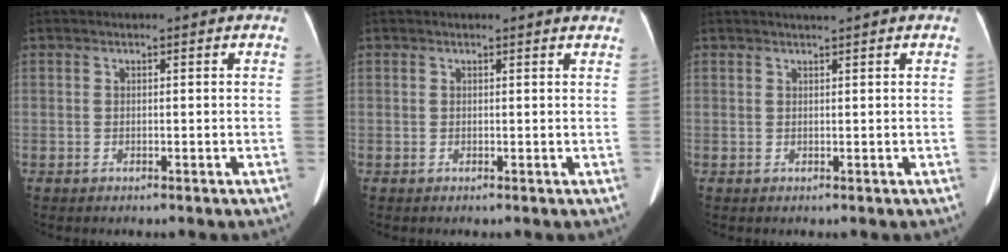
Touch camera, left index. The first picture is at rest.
{"total": 3.3, "force": [3.2, 0.2, 0.7], "torque": [-0.014, 0.002, 0.023]}
{"total": 0.9, "force": [0.7, -0.3, 0.3], "torque": [-0.011, -0.001, 0.017]}